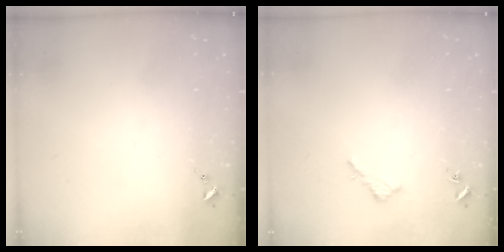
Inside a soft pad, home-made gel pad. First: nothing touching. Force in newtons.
{"total": 2.6, "press": 2.6, "slide": 0.2}